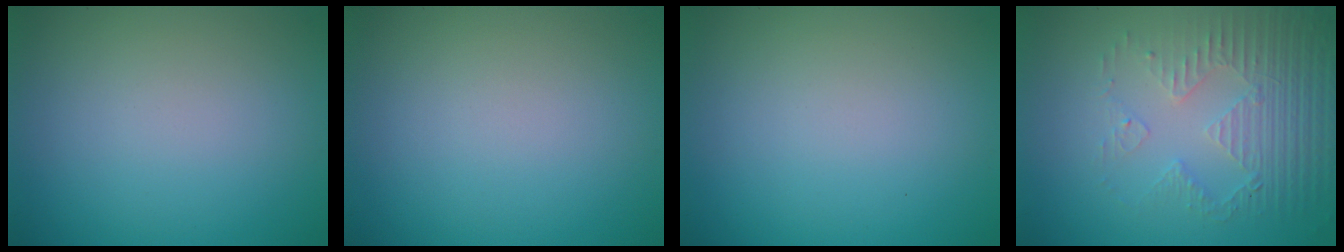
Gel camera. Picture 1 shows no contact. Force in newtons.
{"total": 0.0}
{"total": 0.0}
{"total": 5.2, "press": 3.4, "slide": 3.9}